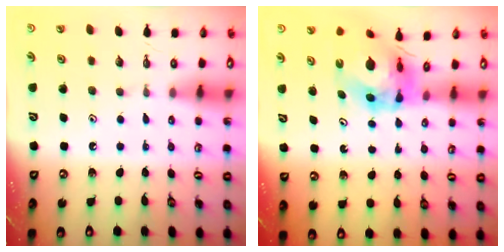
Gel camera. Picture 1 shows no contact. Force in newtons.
{"total": 7.1, "press": 7.0, "slide": 0.8}